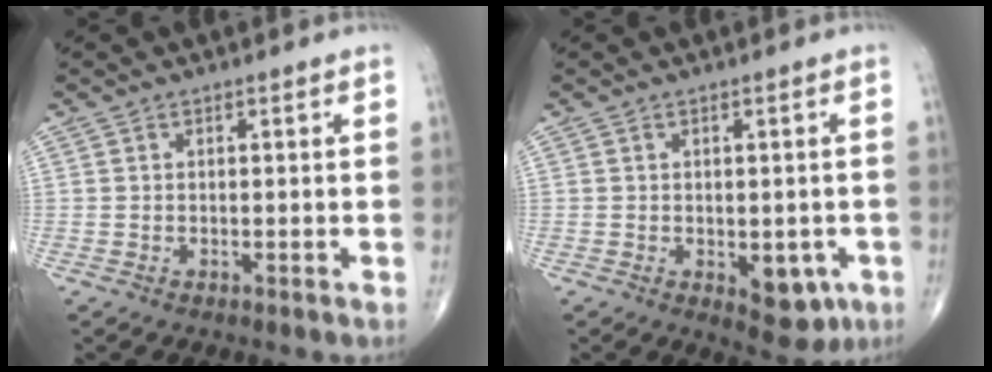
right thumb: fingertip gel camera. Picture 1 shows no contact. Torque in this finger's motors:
{"motor_torque": [2.49, 2.52, 0.49, -0.39, 0.18]}